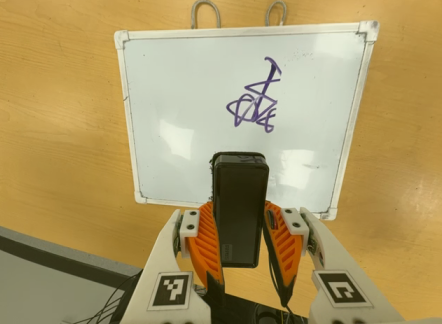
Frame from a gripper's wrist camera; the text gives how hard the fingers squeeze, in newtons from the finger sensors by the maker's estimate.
{"total": 8.9, "left": 6.6, "right": 11.2}